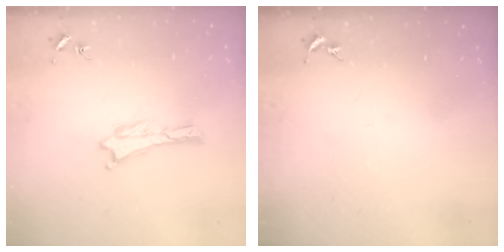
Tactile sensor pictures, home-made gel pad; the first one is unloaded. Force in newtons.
{"total": 0.0}